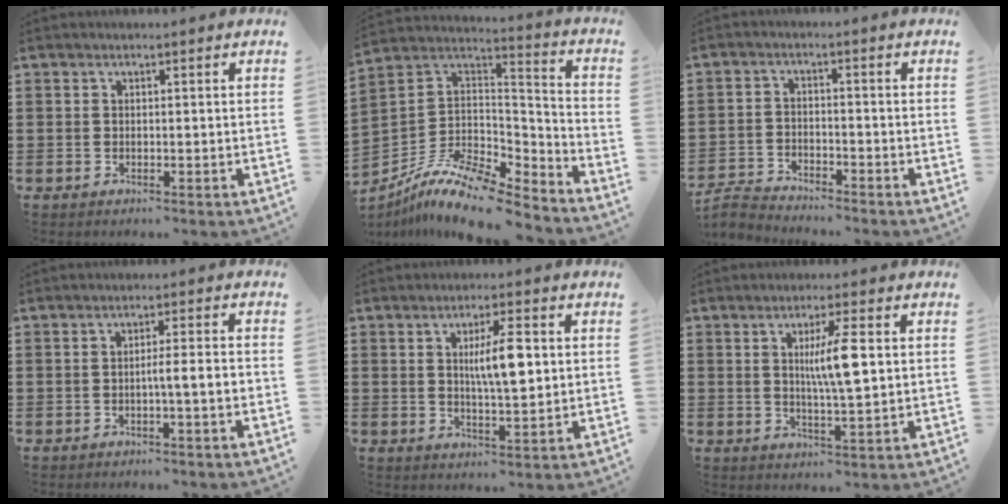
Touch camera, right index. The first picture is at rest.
{"total": 11.5, "force": [-9.2, 3.1, 6.2], "torque": [-0.123, 0.020, -0.181]}
{"total": 3.1, "force": [-3.0, 0.4, 0.3], "torque": [-0.017, 0.002, -0.067]}
{"total": 3.1, "force": [-0.9, 0.0, 3.0], "torque": [-0.052, -0.003, -0.019]}
{"total": 6.9, "force": [1.3, 1.7, 6.6], "torque": [-0.118, 0.004, 0.017]}
{"total": 6.4, "force": [1.2, 0.7, 6.3], "torque": [-0.119, 0.000, 0.015]}